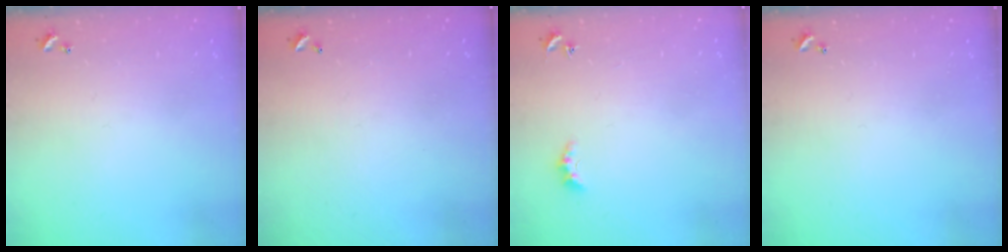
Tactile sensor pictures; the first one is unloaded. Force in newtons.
{"total": 2.9, "press": 2.9, "slide": 0.1}
{"total": 2.4, "press": 2.4, "slide": 0.6}
{"total": 0.0}